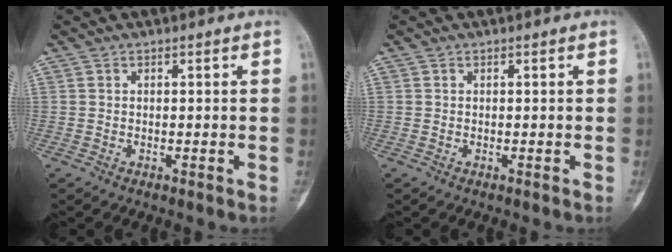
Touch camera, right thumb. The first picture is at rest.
{"total": 0.0}